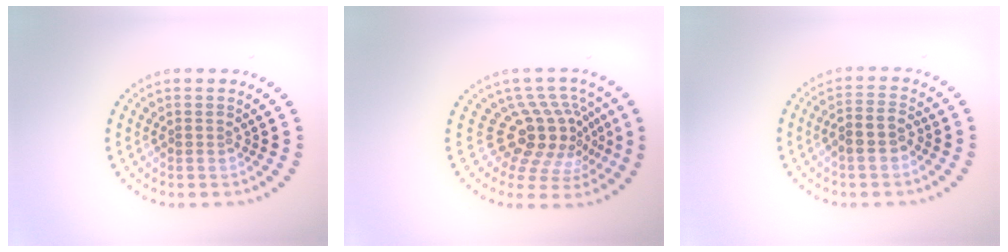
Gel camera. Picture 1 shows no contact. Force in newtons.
{"total": 5.1, "press": 3.6, "slide": 3.5}
{"total": 2.5, "press": 2.3, "slide": 0.9}